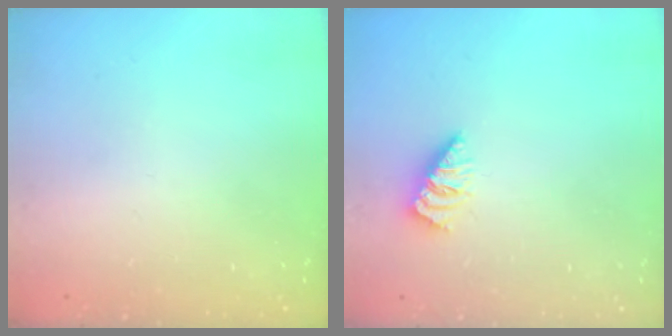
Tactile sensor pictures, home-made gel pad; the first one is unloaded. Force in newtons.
{"total": 0.7, "press": 0.7, "slide": 0.1}